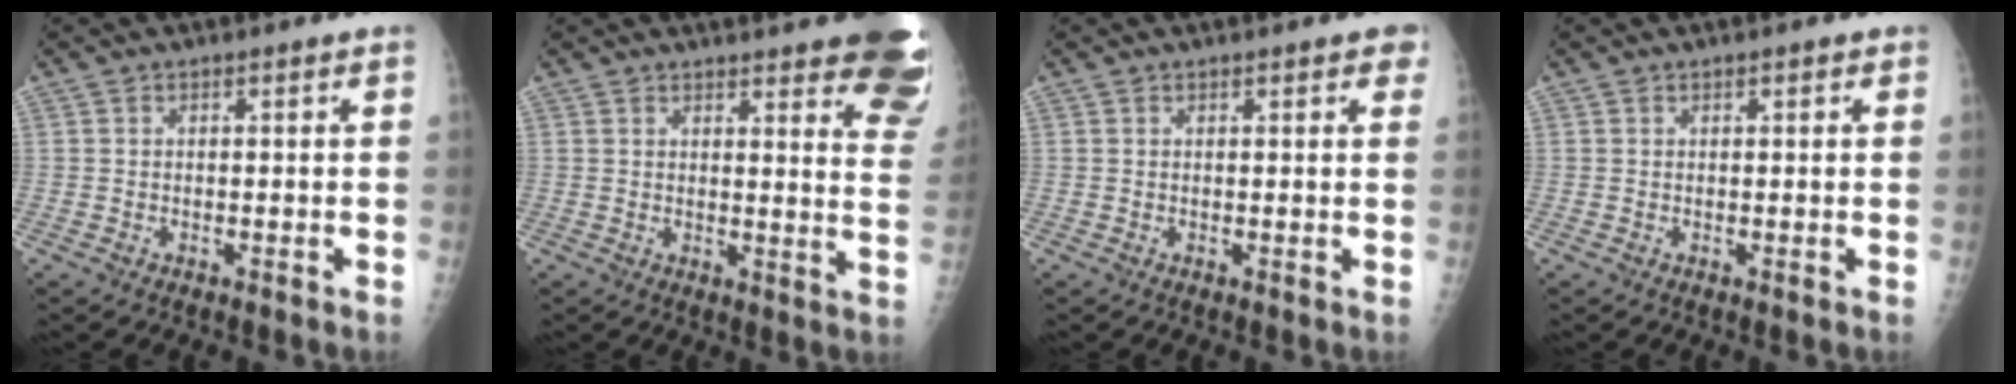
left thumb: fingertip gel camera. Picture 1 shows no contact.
{"total": 19.2, "force": [14.2, 4.5, 12.1], "torque": [-0.120, -0.080, 0.149]}
{"total": 2.6, "force": [1.6, 1.0, 1.8], "torque": [-0.010, -0.001, 0.016]}
{"total": 0.8, "force": [0.5, 0.4, 0.5], "torque": [-0.006, -0.001, 0.005]}